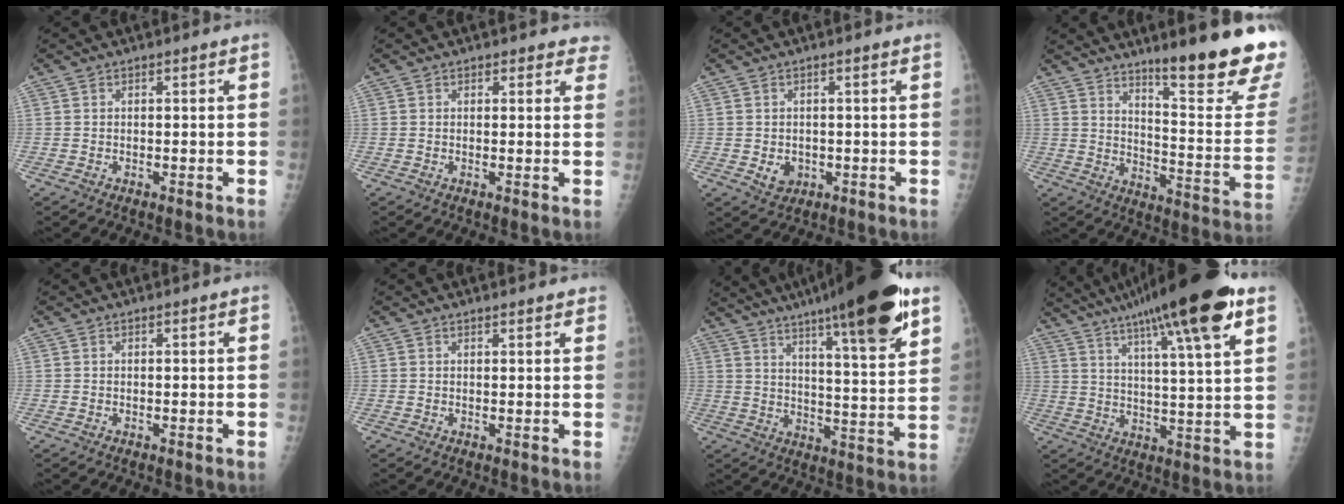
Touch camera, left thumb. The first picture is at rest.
{"total": 3.9, "force": [3.3, 1.9, 0.3], "torque": [0.039, -0.013, 0.018]}
{"total": 3.1, "force": [-0.5, 2.5, 1.6], "torque": [-0.015, -0.001, 0.003]}
{"total": 21.6, "force": [15.6, 2.4, 14.8], "torque": [-0.177, -0.121, 0.223]}
{"total": 0.0}
{"total": 1.9, "force": [1.7, 0.5, 0.7], "torque": [0.002, -0.001, 0.019]}
{"total": 22.9, "force": [14.5, 3.4, 17.3], "torque": [-0.247, -0.047, 0.214]}
{"total": 21.5, "force": [12.8, 2.7, 17.0], "torque": [-0.264, -0.021, 0.197]}